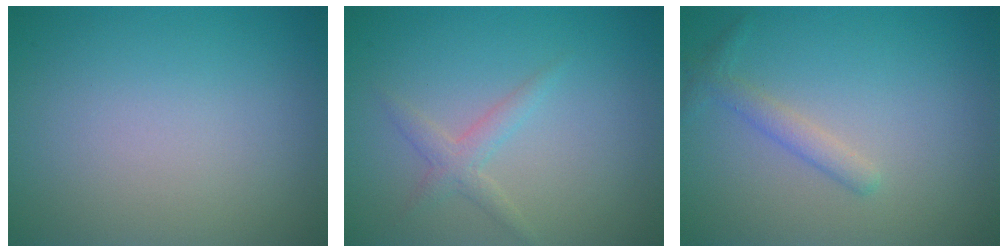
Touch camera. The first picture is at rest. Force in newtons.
{"total": 1.7, "press": 1.7, "slide": 0.1}
{"total": 1.7, "press": 1.7, "slide": 0.1}